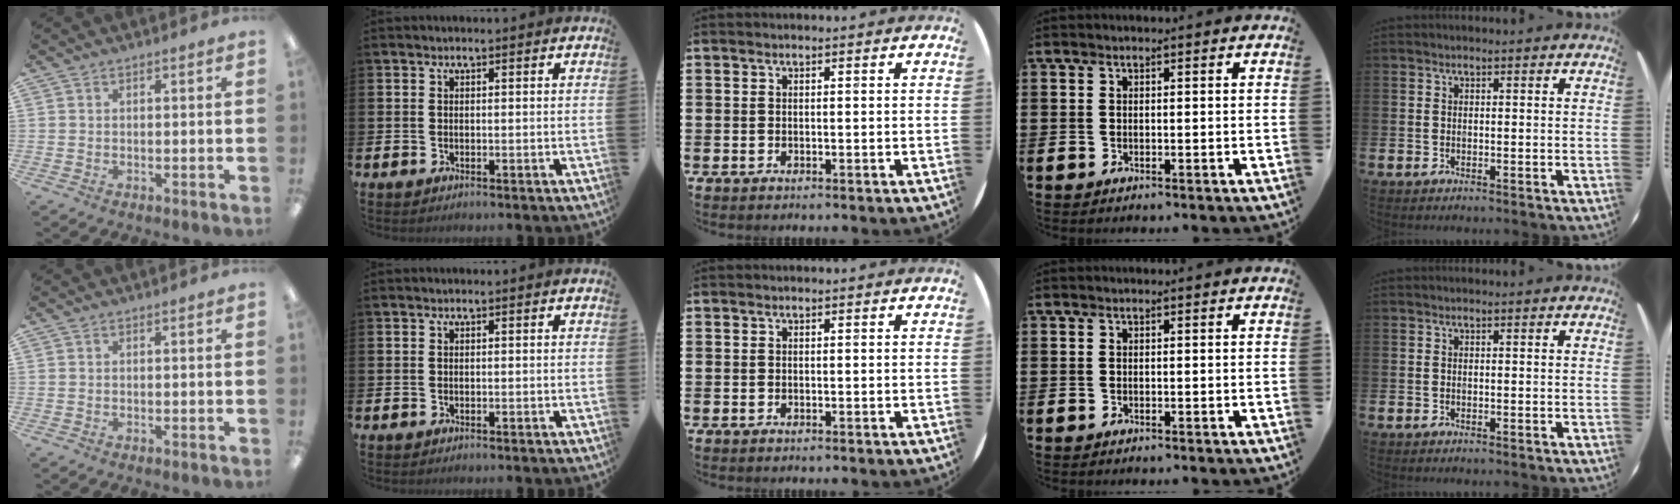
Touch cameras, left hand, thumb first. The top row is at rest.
{}